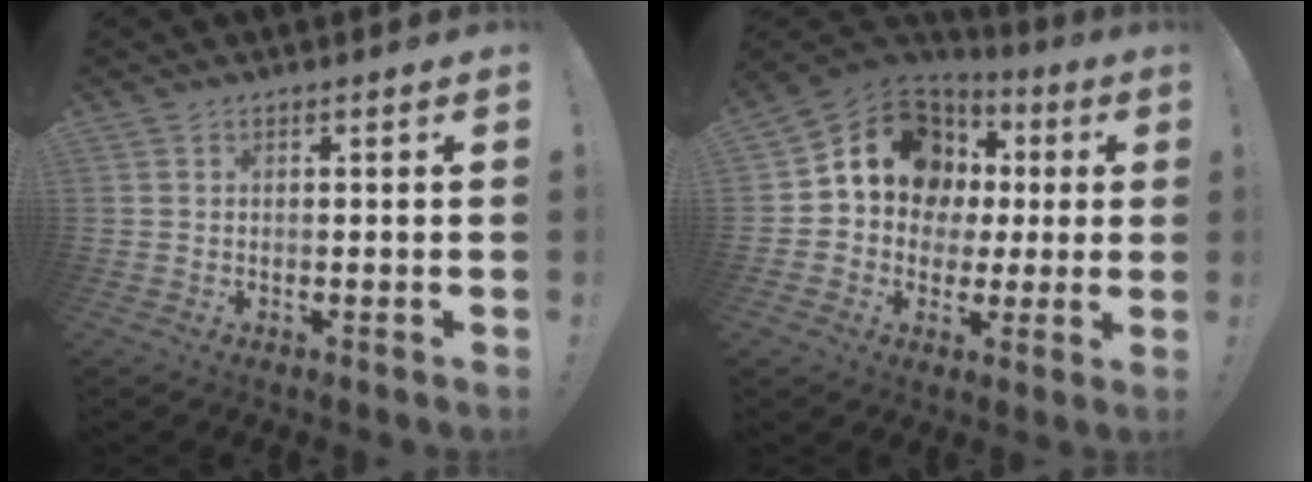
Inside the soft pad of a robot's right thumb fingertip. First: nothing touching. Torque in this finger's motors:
{"motor_torque": [1.96, 2.33, 0.21, -0.13, 0.06]}